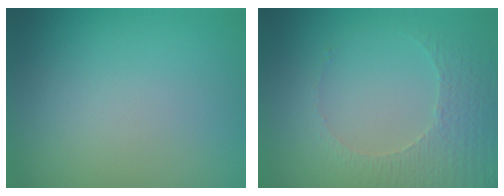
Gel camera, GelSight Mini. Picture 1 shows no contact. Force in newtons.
{"total": 4.8, "press": 3.5, "slide": 3.4}